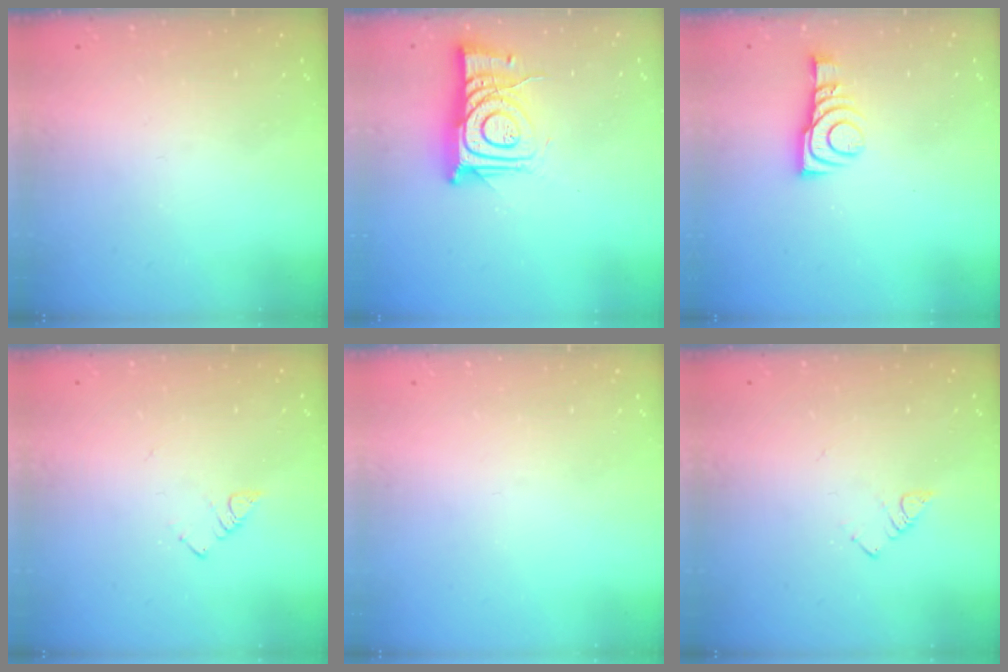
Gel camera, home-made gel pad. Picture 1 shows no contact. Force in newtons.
{"total": 12.7, "press": 12.7, "slide": 0.6}
{"total": 9.1, "press": 9.1, "slide": 0.4}
{"total": 2.7, "press": 2.7, "slide": 0.4}
{"total": 0.0}
{"total": 2.7, "press": 2.7, "slide": 0.4}